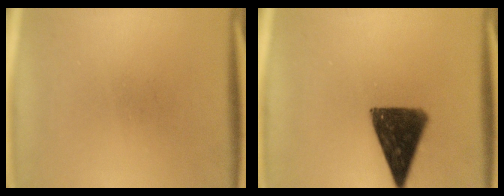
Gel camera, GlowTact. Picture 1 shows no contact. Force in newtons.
{"total": 12.3}